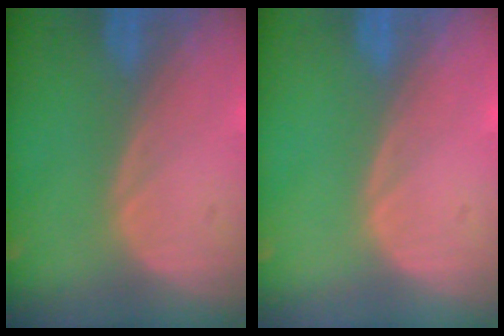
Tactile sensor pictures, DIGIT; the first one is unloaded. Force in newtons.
{"total": 0.0}